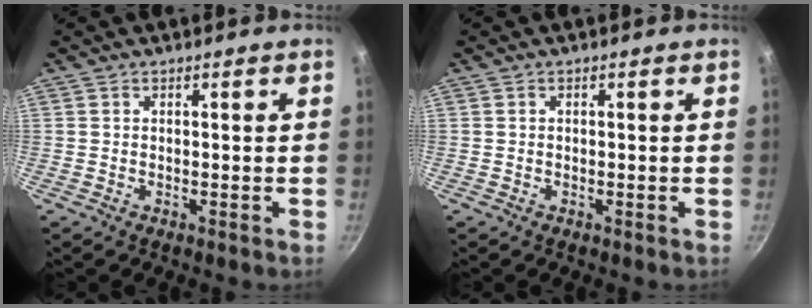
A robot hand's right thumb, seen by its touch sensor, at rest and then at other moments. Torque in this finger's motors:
{"motor_torque": [-0.15, 0.19, 0.04, -0.19, 0.09]}